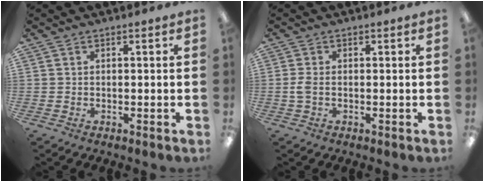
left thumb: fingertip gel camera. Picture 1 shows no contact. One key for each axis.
{"total": 2.5, "fx": -0.2, "fy": 1.4, "fz": 2.1, "tx": -0.047, "ty": 0.003, "tz": -0.006}